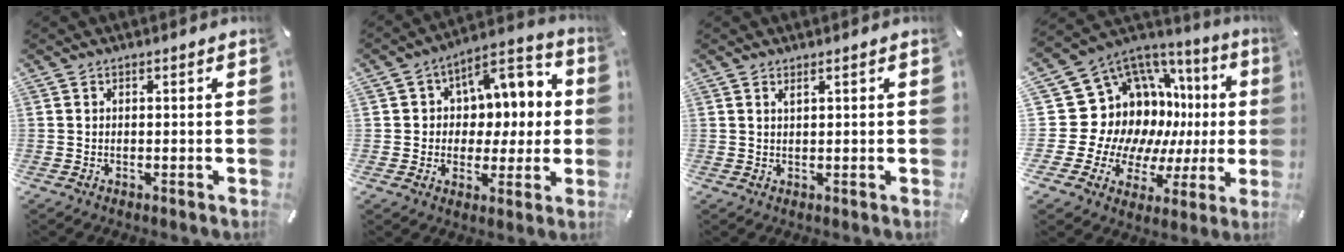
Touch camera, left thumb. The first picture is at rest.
{"total": 10.1, "force": [2.1, 8.7, 4.7], "torque": [-0.059, -0.016, 0.039]}
{"total": 1.1, "force": [0.8, 0.1, 0.7], "torque": [-0.015, -0.001, 0.015]}
{"total": 16.9, "force": [4.5, 13.9, 8.4], "torque": [-0.122, -0.091, 0.127]}